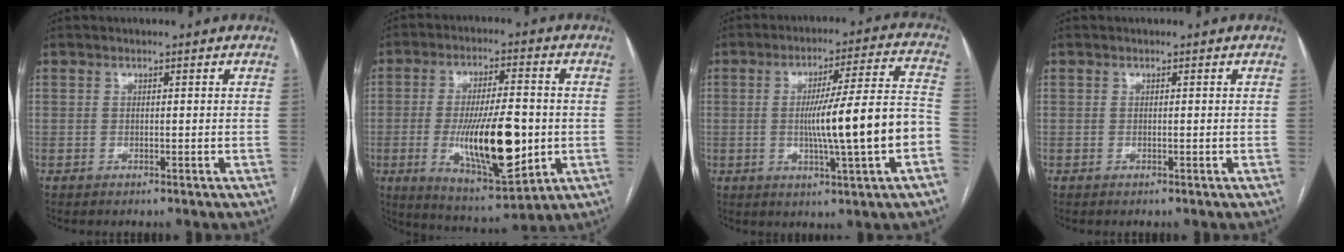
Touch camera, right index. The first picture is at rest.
{"total": 16.4, "force": [-2.6, 4.1, 15.7], "torque": [-0.278, -0.014, -0.032]}
{"total": 14.7, "force": [-2.8, -0.2, 14.4], "torque": [-0.229, 0.009, -0.044]}
{"total": 0.0}